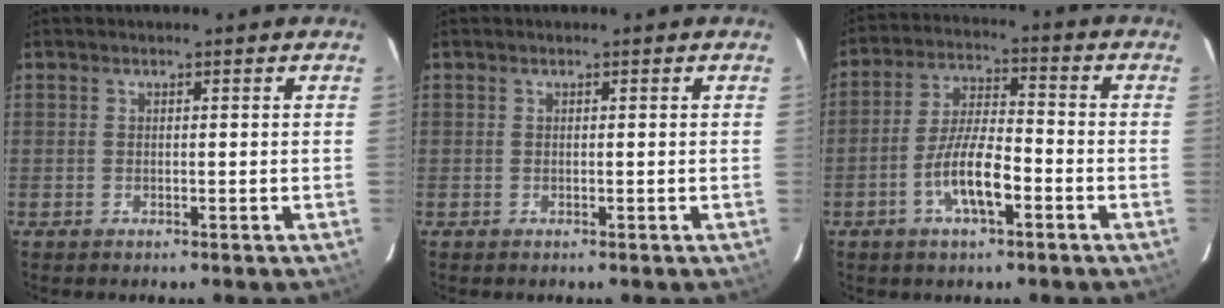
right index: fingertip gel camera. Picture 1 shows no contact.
{"total": 0.0}
{"total": 9.2, "force": [-4.0, 2.5, 7.9], "torque": [-0.160, 0.001, -0.071]}